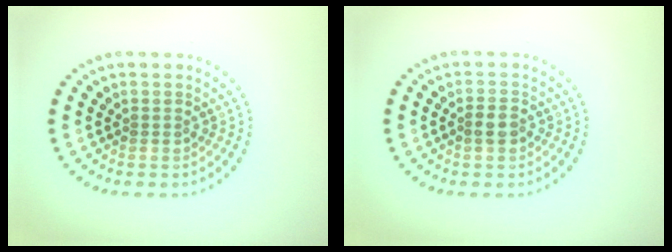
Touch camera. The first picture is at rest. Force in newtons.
{"total": 1.7, "press": 1.7, "slide": 0.3}